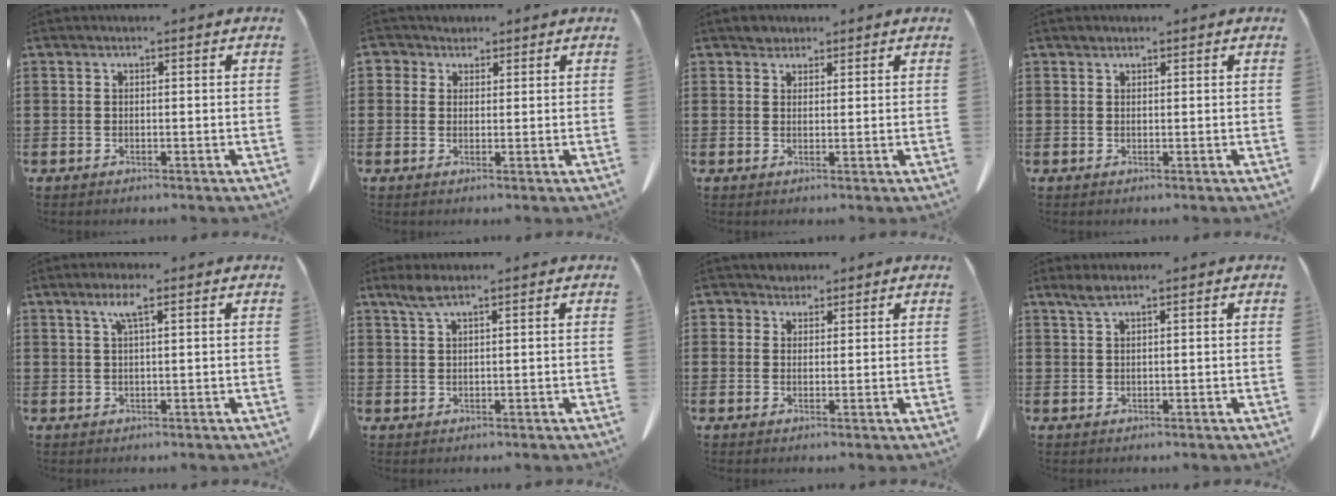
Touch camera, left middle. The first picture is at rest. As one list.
[{"total": 2.5, "force": [1.6, 1.9, 0.4], "torque": [-0.010, 0.006, 0.027]}, {"total": 1.9, "force": [1.7, 0.9, 0.1], "torque": [0.001, 0.001, 0.032]}, {"total": 0.6, "force": [0.5, 0.4, 0.1], "torque": [-0.003, 0.002, 0.010]}, {"total": 3.2, "force": [1.6, 0.4, 2.8], "torque": [-0.059, 0.006, 0.026]}, {"total": 2.6, "force": [1.6, 0.5, 2.0], "torque": [-0.043, 0.003, 0.029]}, {"total": 2.3, "force": [1.8, 1.4, 0.1], "torque": [-0.011, 0.008, 0.035]}, {"total": 1.8, "force": [1.2, 0.2, 1.3], "torque": [-0.029, 0.002, 0.022]}]